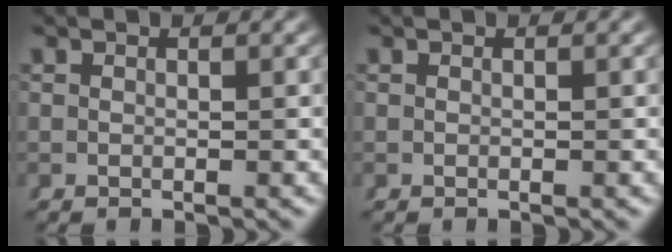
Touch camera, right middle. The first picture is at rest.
{"total": 0.0}